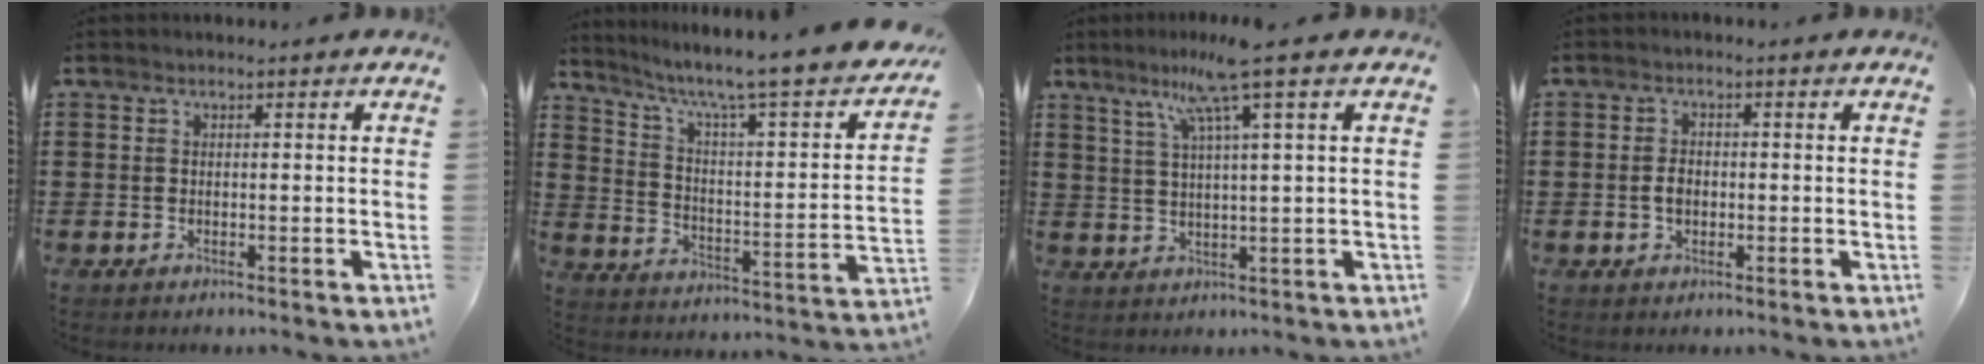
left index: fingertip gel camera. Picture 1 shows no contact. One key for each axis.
{"total": 6.1, "fx": 4.6, "fy": 0.1, "fz": 4.0, "tx": -0.091, "ty": -0.048, "tz": 0.064}
{"total": 7.7, "fx": 4.4, "fy": -0.6, "fz": 6.4, "tx": -0.133, "ty": 0.000, "tz": 0.072}
{"total": 2.4, "fx": -0.3, "fy": 1.4, "fz": 1.9, "tx": -0.038, "ty": 0.005, "tz": -0.006}